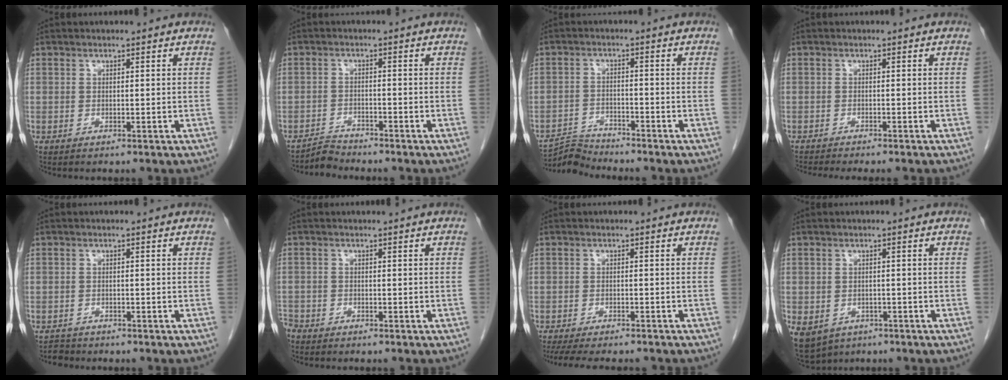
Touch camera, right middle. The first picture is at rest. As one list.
[{"total": 2.3, "force": [-2.2, -0.1, -0.7], "torque": [0.017, -0.012, -0.038]}, {"total": 3.9, "force": [-3.7, -0.6, -1.1], "torque": [0.018, -0.010, -0.068]}, {"total": 7.2, "force": [-6.4, 0.5, 3.2], "torque": [-0.028, -0.010, -0.092]}, {"total": 1.3, "force": [-1.2, 0.4, -0.4], "torque": [0.000, -0.002, -0.020]}, {"total": 2.7, "force": [-2.4, 1.1, 0.6], "torque": [-0.011, -0.002, -0.043]}, {"total": 11.5, "force": [-10.0, 2.5, 5.2], "torque": [-0.081, -0.012, -0.134]}, {"total": 14.5, "force": [-7.0, 11.4, 5.6], "torque": [-0.179, -0.012, -0.084]}]